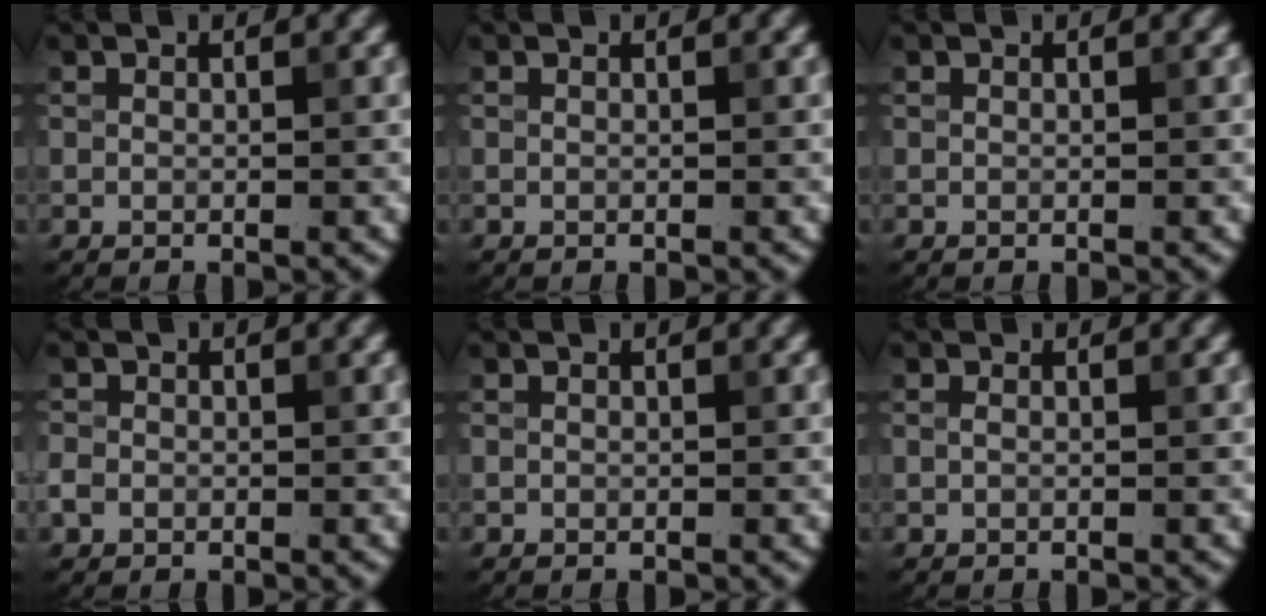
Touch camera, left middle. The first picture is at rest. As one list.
[{"total": 0.0}, {"total": 0.0}, {"total": 1.3, "force": [-0.9, 0.8, 0.2], "torque": [-0.002, 0.004, -0.014]}, {"total": 0.0}, {"total": 0.5, "force": [0.0, 0.3, 0.5], "torque": [-0.006, 0.002, -0.003]}]